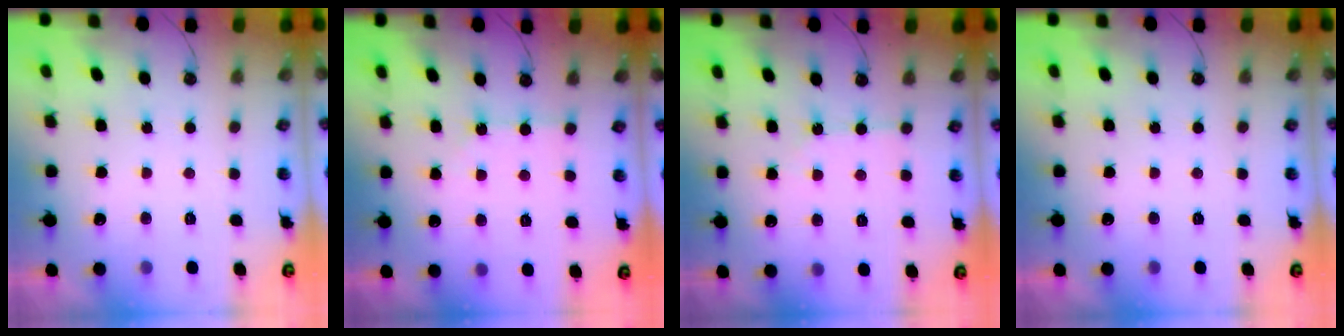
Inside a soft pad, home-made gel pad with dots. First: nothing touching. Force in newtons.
{"total": 2.2, "press": 2.1, "slide": 0.3}
{"total": 5.5, "press": 5.4, "slide": 0.9}
{"total": 0.0}